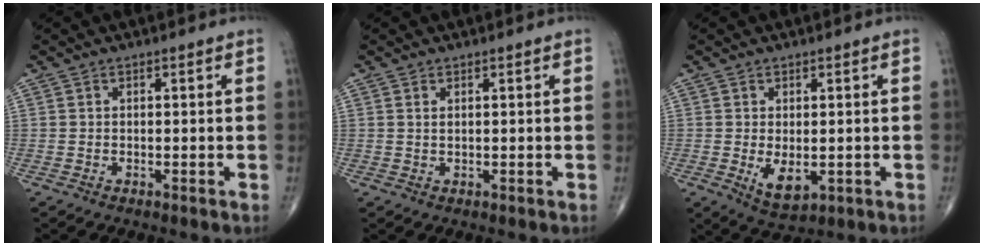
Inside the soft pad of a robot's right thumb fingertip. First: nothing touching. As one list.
[{"total": 0.7, "force": [0.4, 0.2, 0.5], "torque": [-0.010, -0.002, 0.008]}, {"total": 5.1, "force": [-0.7, 2.7, 4.3], "torque": [-0.065, -0.014, 0.001]}]